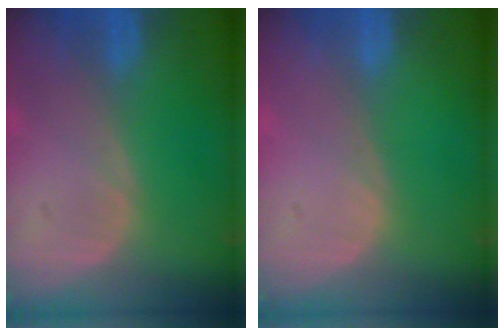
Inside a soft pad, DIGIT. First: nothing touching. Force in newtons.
{"total": 0.0}